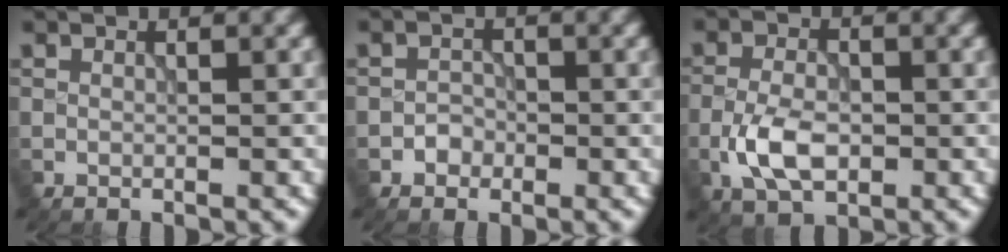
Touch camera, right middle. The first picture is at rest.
{"total": 1.1, "force": [-0.6, 0.9, 0.2], "torque": [0.003, 0.004, -0.009]}
{"total": 4.4, "force": [-1.5, 2.4, 3.3], "torque": [-0.068, 0.000, -0.034]}